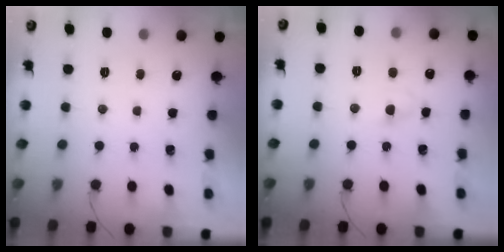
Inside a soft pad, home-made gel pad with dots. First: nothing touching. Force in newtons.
{"total": 3.5, "press": 3.3, "slide": 1.1}